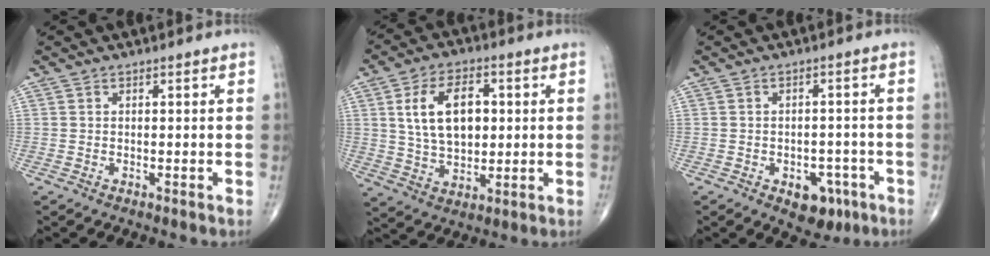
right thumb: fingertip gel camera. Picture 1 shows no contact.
{"total": 12.7, "force": [2.5, 7.8, 9.8], "torque": [-0.148, -0.001, 0.045]}
{"total": 6.8, "force": [-3.3, 4.3, 4.1], "torque": [-0.026, 0.021, -0.037]}